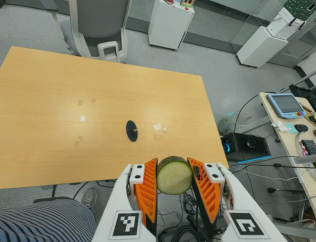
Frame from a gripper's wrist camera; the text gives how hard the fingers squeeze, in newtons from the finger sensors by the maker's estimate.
{"total": 11.1, "left": 10.3, "right": 11.8}